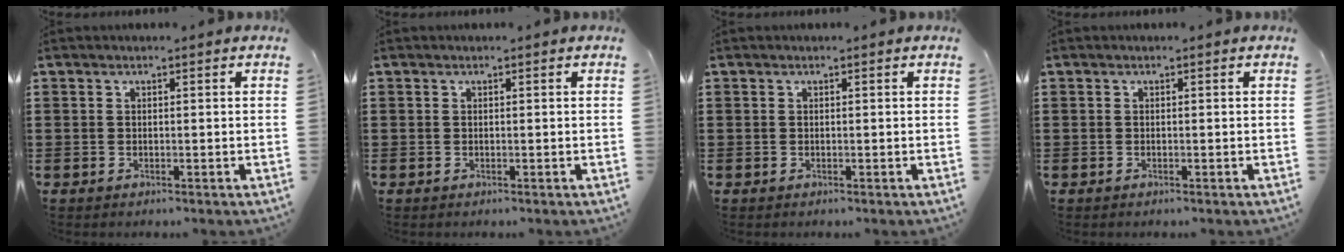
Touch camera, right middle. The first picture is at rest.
{"total": 0.0}
{"total": 0.0}
{"total": 0.0}